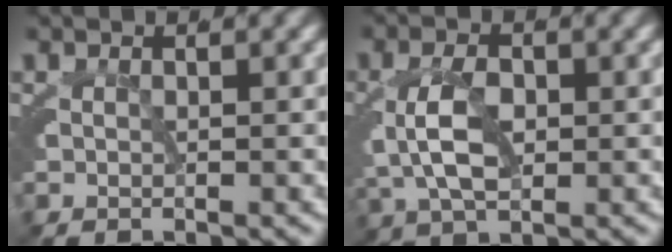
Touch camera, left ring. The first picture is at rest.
{"total": 4.9, "force": [-0.8, 3.3, 3.5], "torque": [-0.101, -0.013, -0.009]}